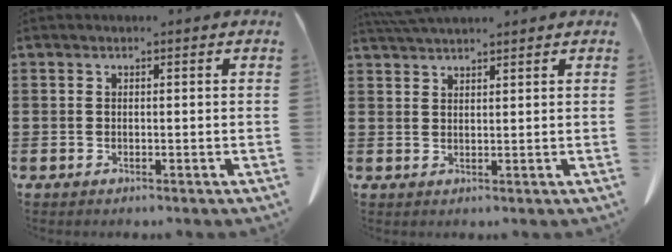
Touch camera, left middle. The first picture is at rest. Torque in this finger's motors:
{"motor_torque": [0.19, 0.18, 0.14, 0.04]}